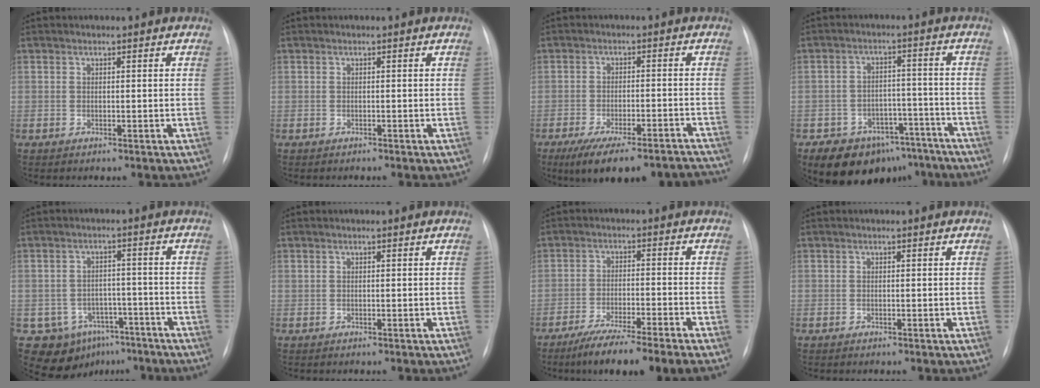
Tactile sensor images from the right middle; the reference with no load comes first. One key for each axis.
{"total": 0.0}
{"total": 15.3, "fx": -13.1, "fy": 3.1, "fz": 7.3, "tx": -0.085, "ty": 0.012, "tz": -0.182}
{"total": 12.3, "fx": -9.1, "fy": 7.3, "fz": 3.8, "tx": -0.038, "ty": 0.040, "tz": -0.125}
{"total": 9.6, "fx": -5.7, "fy": 7.3, "fz": 2.2, "tx": -0.029, "ty": 0.031, "tz": -0.072}
{"total": 0.0}
{"total": 11.2, "fx": -8.6, "fy": -0.7, "fz": 7.1, "tx": -0.105, "ty": -0.032, "tz": -0.138}
{"total": 0.0}